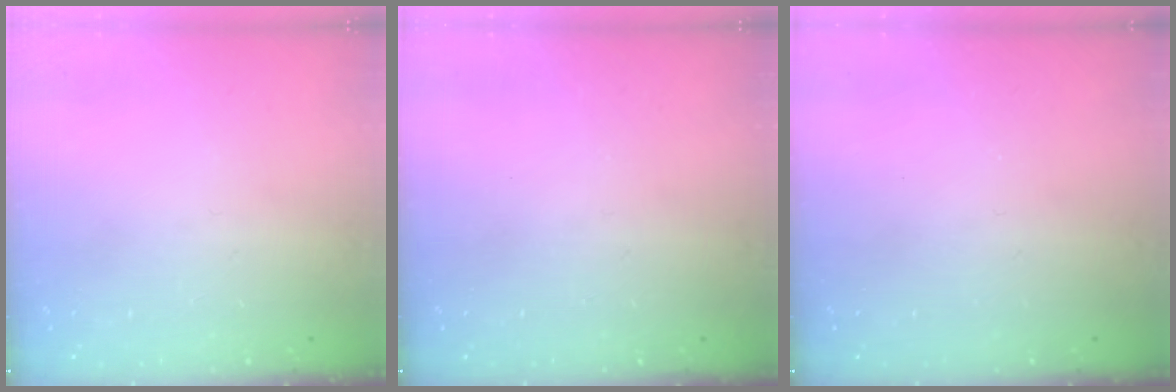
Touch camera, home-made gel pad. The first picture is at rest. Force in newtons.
{"total": 0.0}
{"total": 0.0}